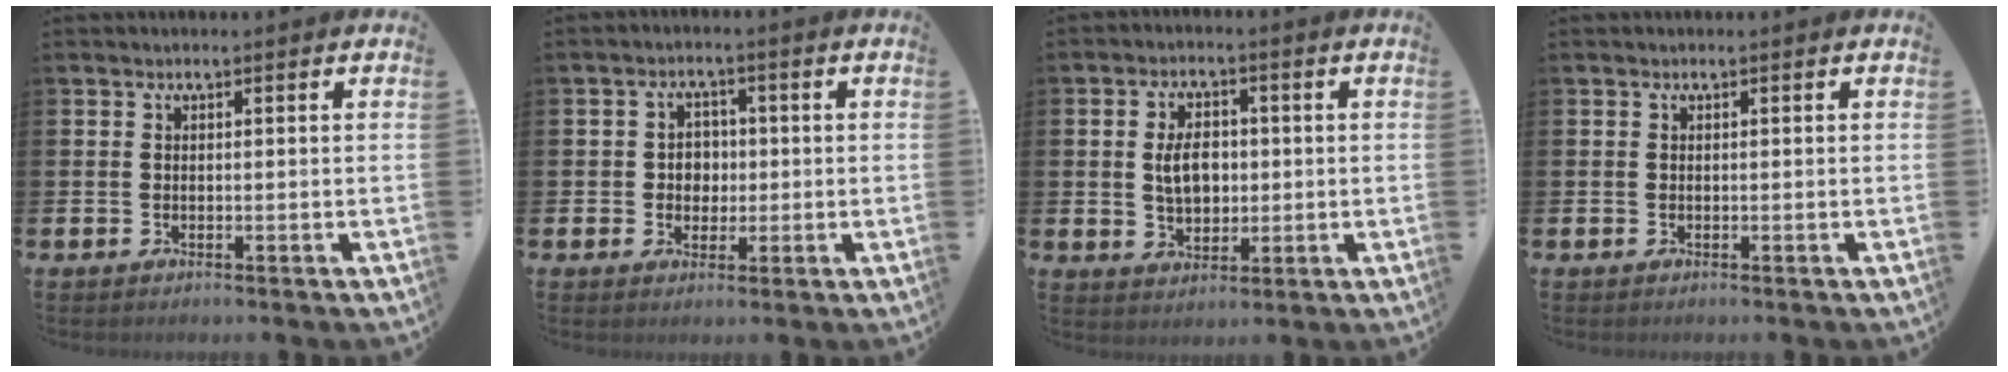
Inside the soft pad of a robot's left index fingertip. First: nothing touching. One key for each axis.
{"total": 3.2, "fx": 0.3, "fy": 2.9, "fz": 1.3, "tx": -0.013, "ty": 0.001, "tz": -0.005}
{"total": 5.0, "fx": 0.6, "fy": 3.3, "fz": 3.7, "tx": -0.056, "ty": 0.005, "tz": 0.003}
{"total": 0.0}